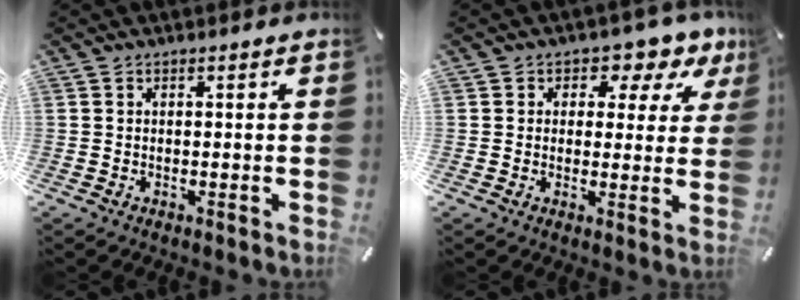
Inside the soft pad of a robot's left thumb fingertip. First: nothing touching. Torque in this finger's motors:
{"motor_torque": [0.47, 0.17, 0.15, 0.07, -0.03]}